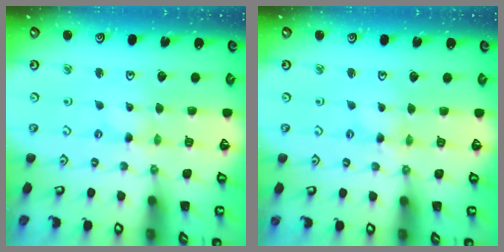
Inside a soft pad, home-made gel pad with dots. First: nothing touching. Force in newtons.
{"total": 0.0}